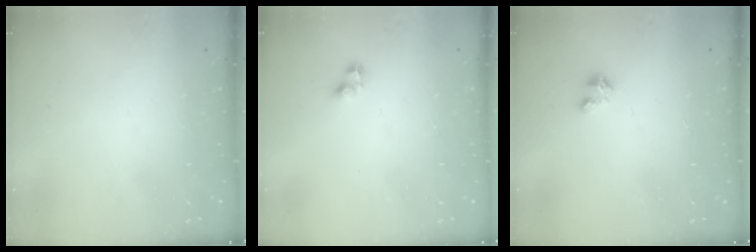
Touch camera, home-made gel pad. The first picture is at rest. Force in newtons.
{"total": 2.5, "press": 2.5, "slide": 0.1}
{"total": 1.6, "press": 1.6, "slide": 0.2}